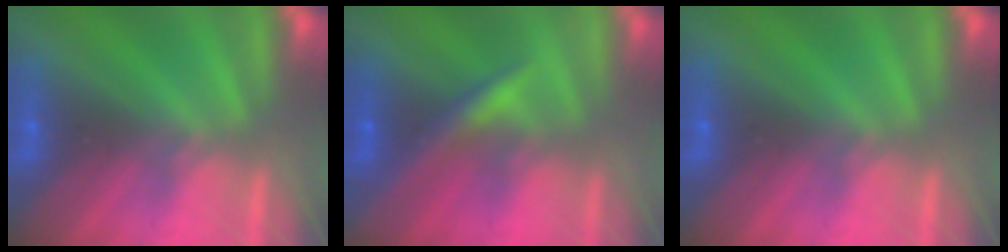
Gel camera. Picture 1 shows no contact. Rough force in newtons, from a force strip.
{"total": 3.4}
{"total": 0.0}